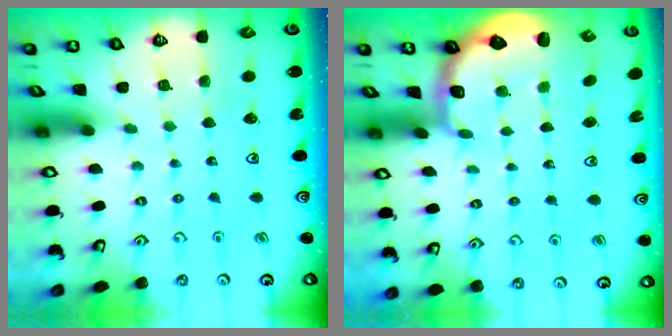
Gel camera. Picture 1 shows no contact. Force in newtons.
{"total": 2.6, "press": 2.1, "slide": 1.7}